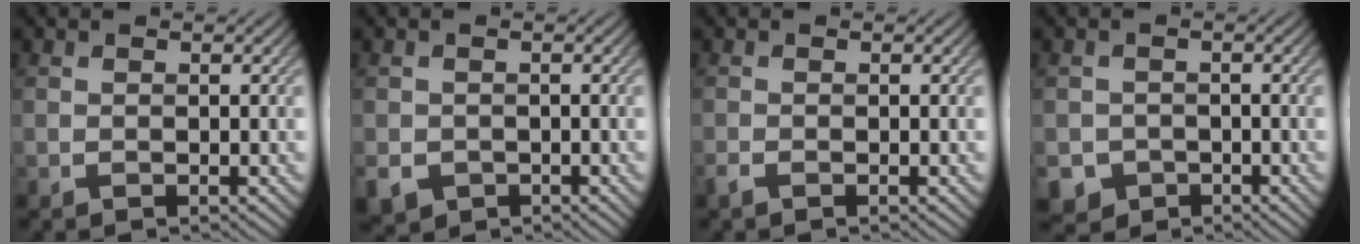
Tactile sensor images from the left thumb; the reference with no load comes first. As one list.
[{"total": 3.4, "force": [-1.5, 2.8, 1.1], "torque": [-0.030, -0.018, -0.028]}, {"total": 0.9, "force": [-0.7, 0.2, 0.5], "torque": [-0.014, -0.003, -0.018]}, {"total": 3.4, "force": [-1.9, 2.8, 0.7], "torque": [-0.013, -0.006, -0.038]}]